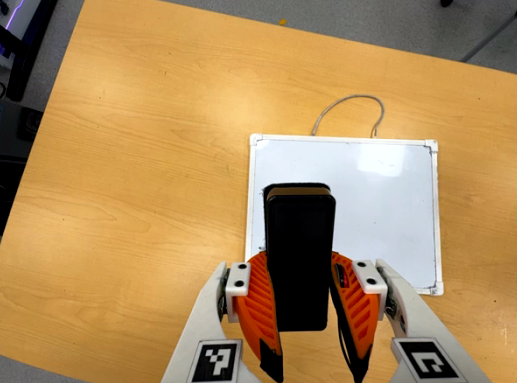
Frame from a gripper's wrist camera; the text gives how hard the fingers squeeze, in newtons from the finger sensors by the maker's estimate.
{"total": 8.4, "left": 6.8, "right": 9.9}